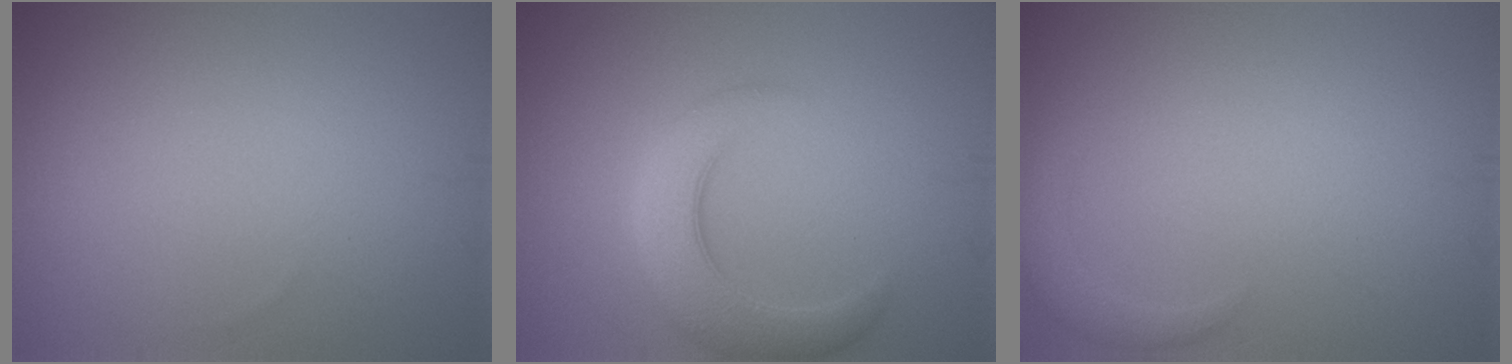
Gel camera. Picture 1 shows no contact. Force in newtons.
{"total": 4.8, "press": 4.8, "slide": 0.2}
{"total": 1.6, "press": 1.6, "slide": 0.2}